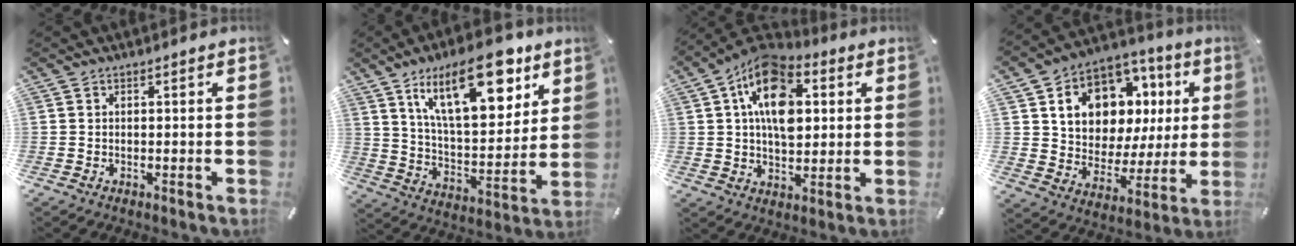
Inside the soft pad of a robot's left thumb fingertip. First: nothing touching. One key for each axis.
{"total": 22.8, "fx": 12.6, "fy": 10.3, "fz": 15.9, "tx": -0.254, "ty": -0.056, "tz": 0.203}
{"total": 15.5, "fx": 4.3, "fy": 9.9, "fz": 11.1, "tx": -0.188, "ty": -0.004, "tz": 0.076}
{"total": 13.7, "fx": 5.5, "fy": 10.6, "fz": 6.7, "tx": -0.116, "ty": -0.038, "tz": 0.104}